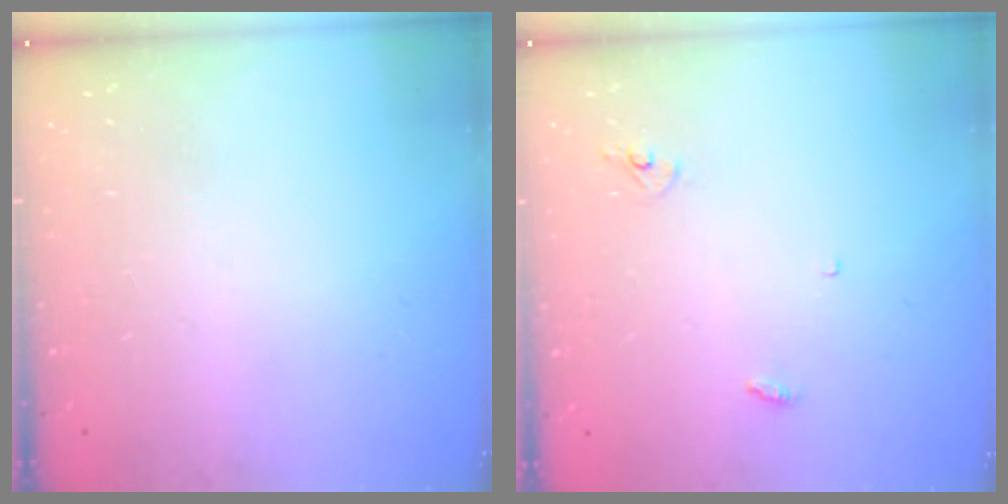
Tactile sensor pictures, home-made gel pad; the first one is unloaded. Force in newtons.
{"total": 2.9, "press": 2.9, "slide": 0.2}